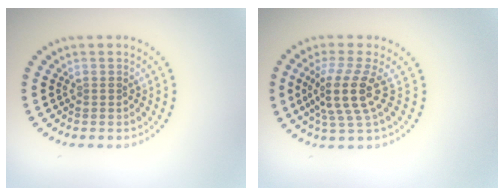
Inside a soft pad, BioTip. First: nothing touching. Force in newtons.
{"total": 4.1, "press": 3.0, "slide": 2.7}